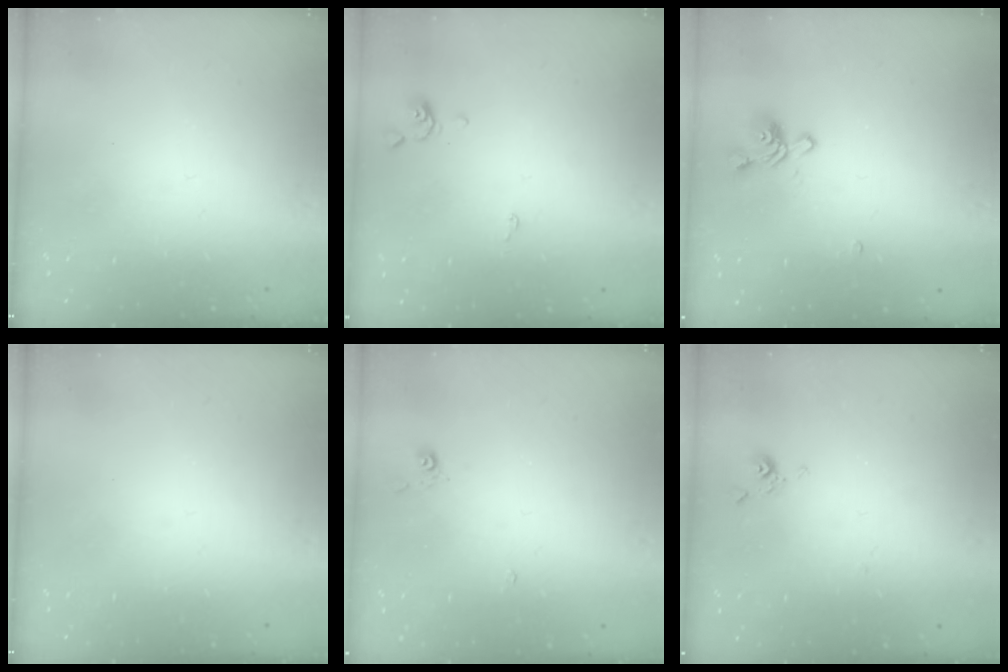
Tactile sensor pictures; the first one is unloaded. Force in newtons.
{"total": 0.0}
{"total": 1.2, "press": 0.6, "slide": 1.0}
{"total": 0.0}
{"total": 3.7, "press": 3.6, "slide": 0.5}
{"total": 4.6, "press": 4.5, "slide": 0.4}